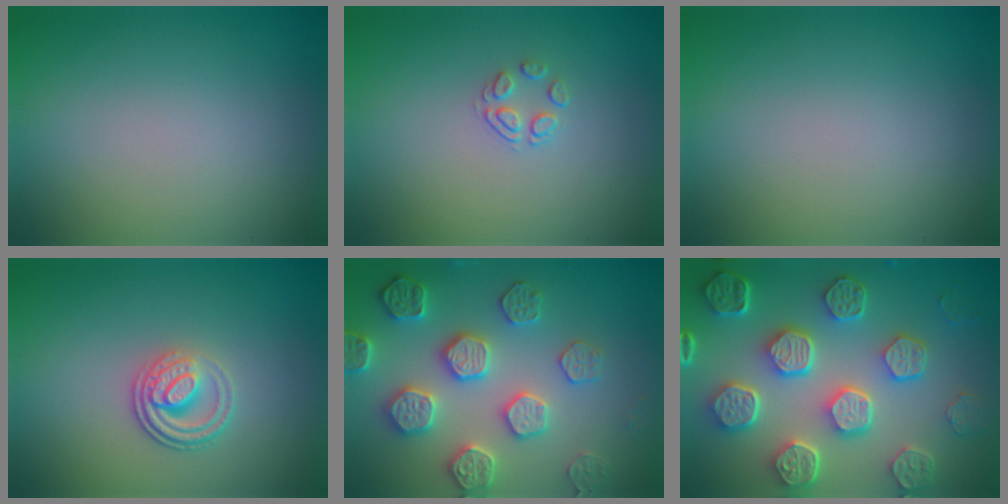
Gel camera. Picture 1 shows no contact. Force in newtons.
{"total": 1.5, "press": 0.8, "slide": 1.3}
{"total": 0.0}
{"total": 3.0, "press": 2.4, "slide": 1.8}
{"total": 4.9, "press": 4.9, "slide": 0.5}
{"total": 8.5, "press": 6.5, "slide": 5.5}